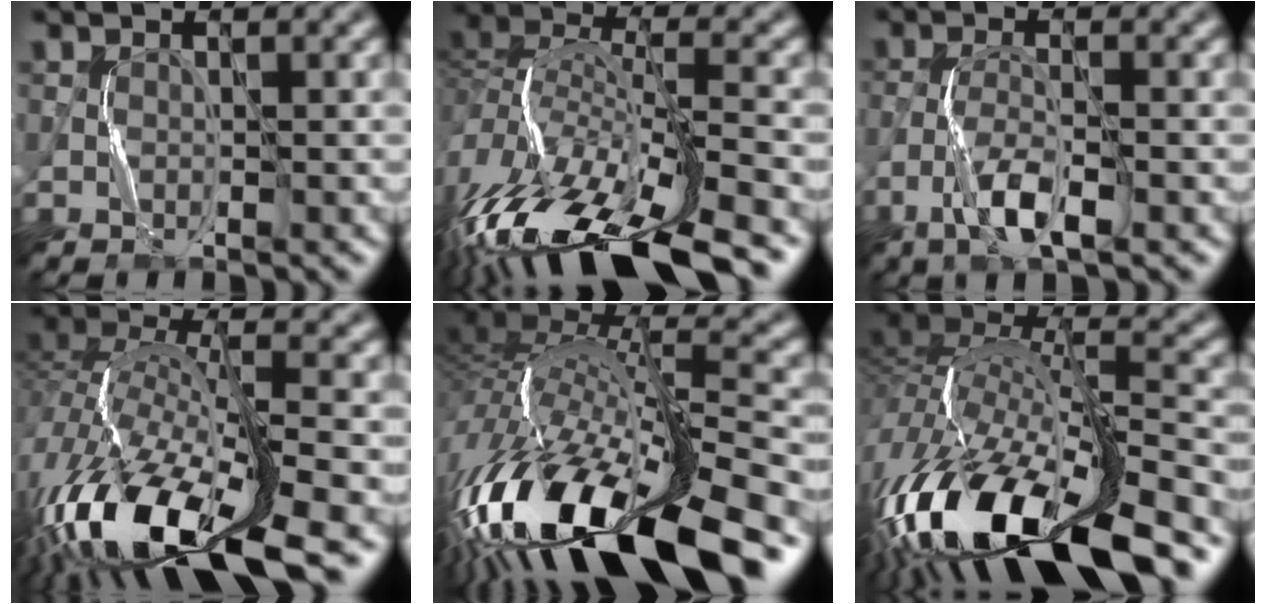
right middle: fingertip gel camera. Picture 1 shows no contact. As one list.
[{"total": 15.7, "force": [-10.8, 4.9, 10.4], "torque": [-0.231, 0.005, -0.184]}, {"total": 3.9, "force": [-2.0, 0.9, 3.2], "torque": [-0.069, 0.003, -0.044]}, {"total": 16.6, "force": [-9.5, 6.2, 12.1], "torque": [-0.265, -0.011, -0.169]}, {"total": 17.9, "force": [-7.8, 6.1, 15.0], "torque": [-0.291, -0.001, -0.131]}, {"total": 18.0, "force": [-9.3, 6.3, 14.0], "torque": [-0.288, -0.010, -0.153]}]